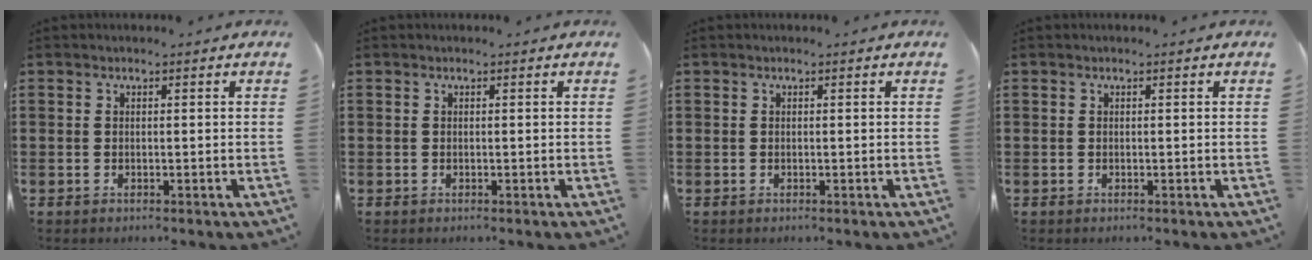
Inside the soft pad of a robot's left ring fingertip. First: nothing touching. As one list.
[{"total": 0.0}, {"total": 0.0}, {"total": 0.0}]